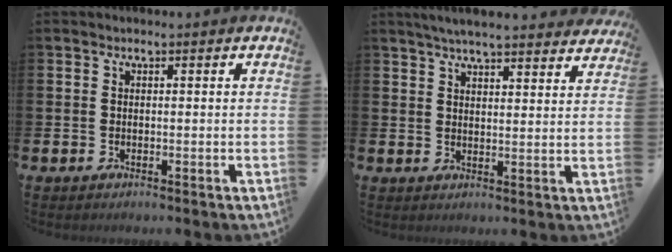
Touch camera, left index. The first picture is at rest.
{"total": 5.2, "force": [4.9, 0.3, 1.5], "torque": [-0.041, -0.019, 0.089]}